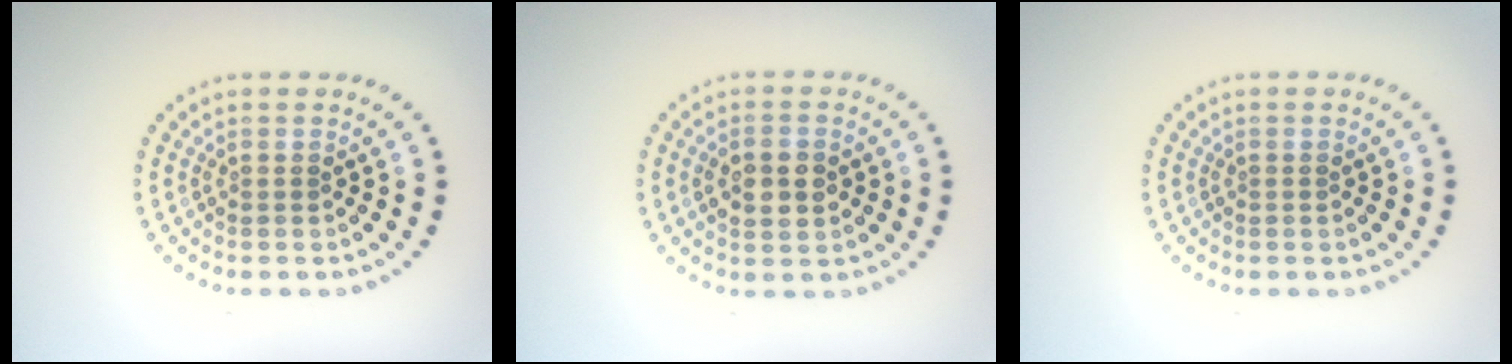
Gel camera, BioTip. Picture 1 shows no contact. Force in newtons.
{"total": 3.5, "press": 3.5, "slide": 0.2}
{"total": 0.0}